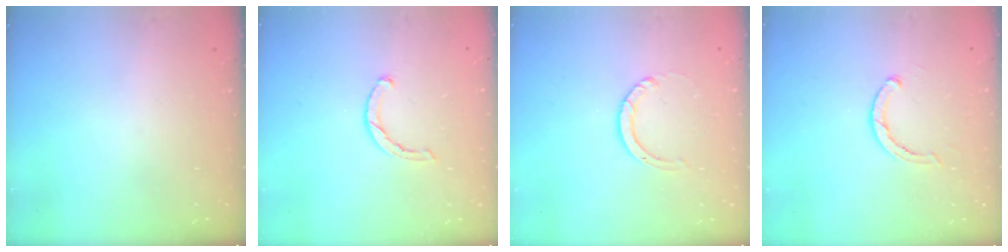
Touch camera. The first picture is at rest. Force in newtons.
{"total": 1.9, "press": 1.9, "slide": 0.3}
{"total": 4.0, "press": 4.0, "slide": 0.2}
{"total": 2.8, "press": 2.8, "slide": 0.2}